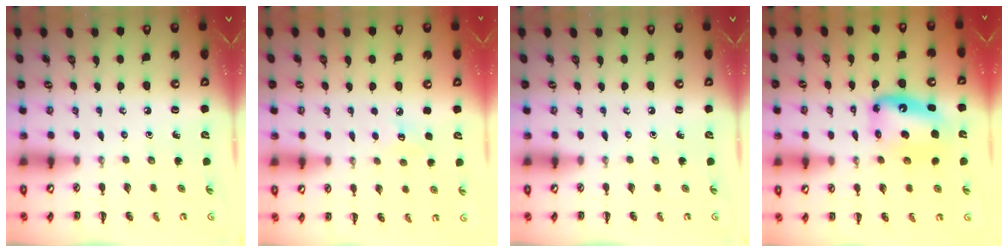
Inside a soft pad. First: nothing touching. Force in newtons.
{"total": 5.7, "press": 5.5, "slide": 1.6}
{"total": 0.0}
{"total": 9.2, "press": 8.9, "slide": 2.4}